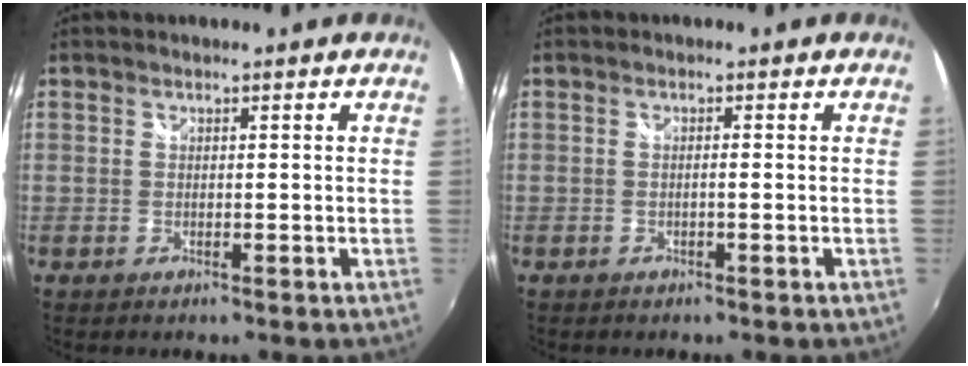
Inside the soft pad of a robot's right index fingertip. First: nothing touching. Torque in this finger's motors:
{"motor_torque": [-1.05, 1.09, -0.04, 0.00]}